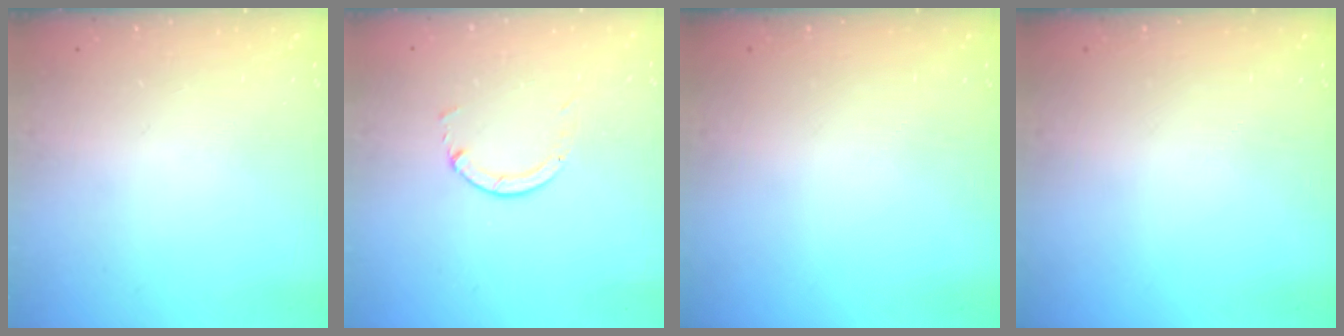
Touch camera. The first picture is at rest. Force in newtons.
{"total": 1.3, "press": 1.2, "slide": 0.3}
{"total": 0.0}
{"total": 0.0}